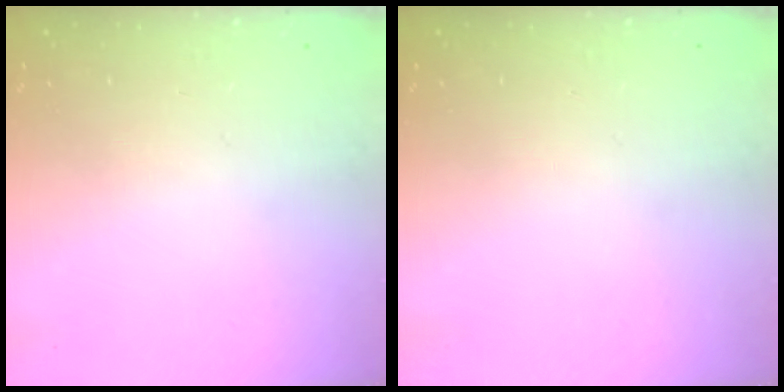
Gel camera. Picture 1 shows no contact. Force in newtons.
{"total": 0.0}